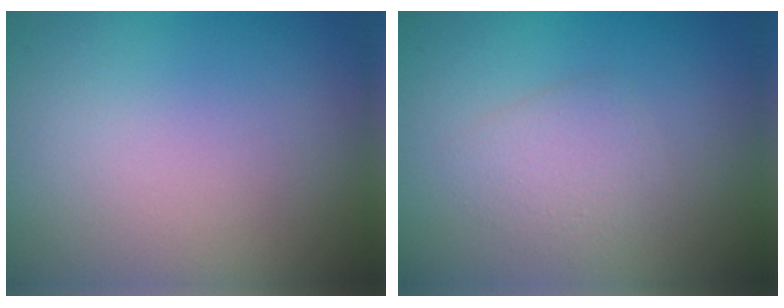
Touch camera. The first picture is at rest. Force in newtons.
{"total": 2.1, "press": 2.1, "slide": 0.2}